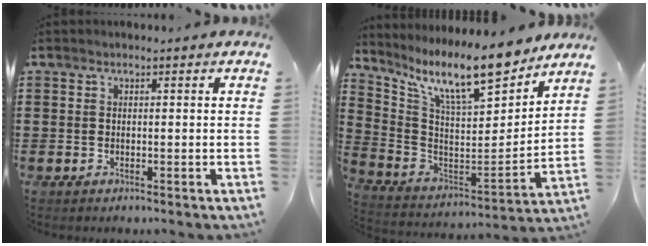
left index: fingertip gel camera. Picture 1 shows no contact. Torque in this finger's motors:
{"motor_torque": [2.14, 0.00, 0.45, 0.21]}